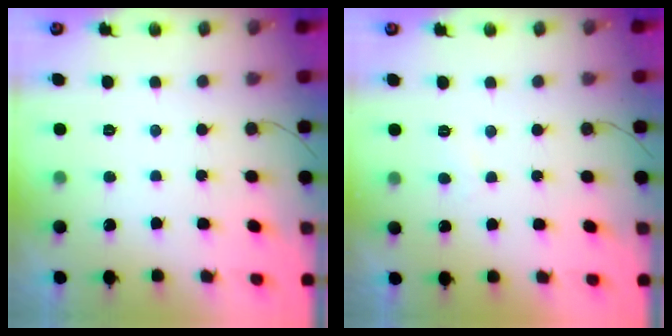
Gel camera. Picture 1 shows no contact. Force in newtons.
{"total": 1.8, "press": 1.8, "slide": 0.3}